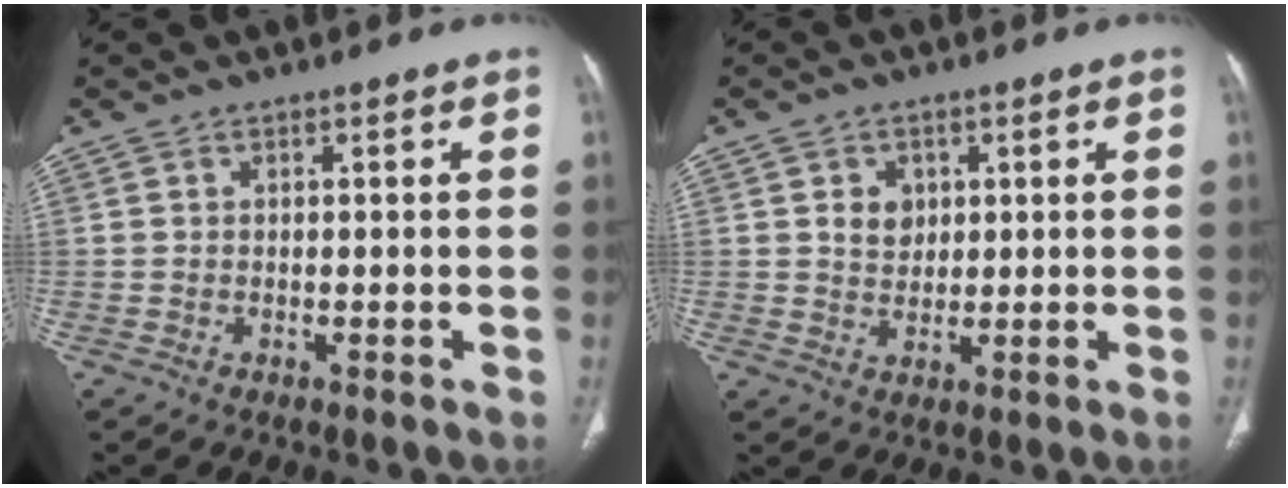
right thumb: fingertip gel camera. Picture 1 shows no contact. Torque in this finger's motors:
{"motor_torque": [0.01, 0.02, 0.20, 0.36, 0.02]}